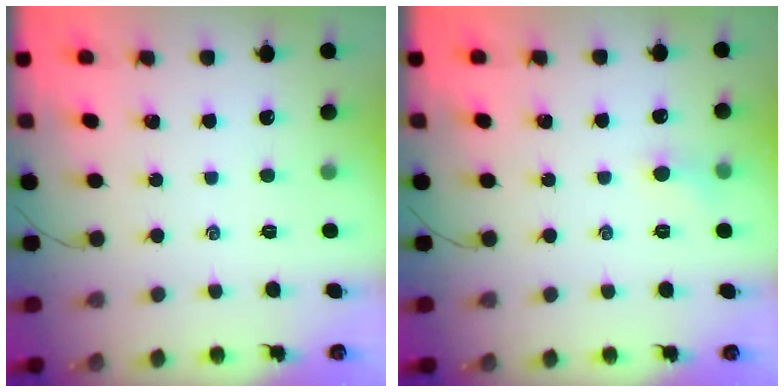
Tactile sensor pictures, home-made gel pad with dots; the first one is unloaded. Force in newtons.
{"total": 3.1, "press": 2.9, "slide": 1.1}